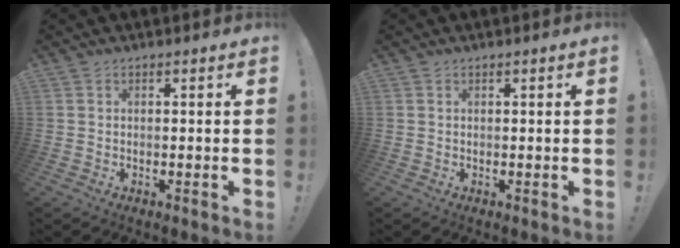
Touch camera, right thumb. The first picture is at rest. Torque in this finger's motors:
{"motor_torque": [0.16, -0.31, -0.26, 0.12, -0.04]}